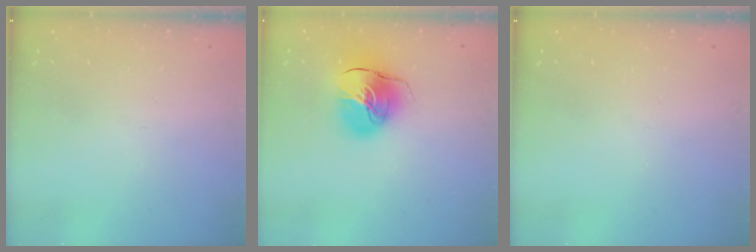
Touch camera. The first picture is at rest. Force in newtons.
{"total": 13.3, "press": 13.2, "slide": 2.2}
{"total": 0.0}